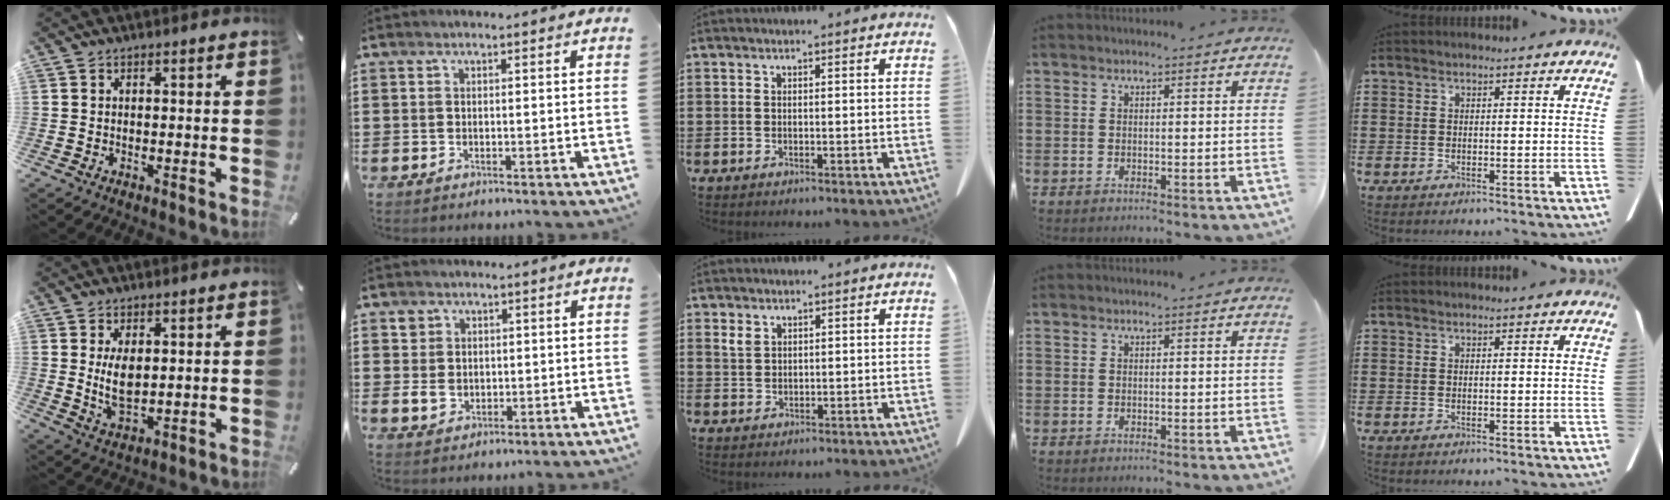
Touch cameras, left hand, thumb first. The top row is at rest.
{"thumb": {"total": 6.7, "force": [1.4, 3.6, 5.5], "torque": [-0.115, -0.012, 0.020]}, "index": {"total": 3.5, "force": [0.4, 3.2, 1.3], "torque": [-0.036, 0.009, 0.007]}, "middle": {"total": 2.0, "force": [1.4, 1.1, 0.8], "torque": [-0.021, 0.001, 0.029]}}